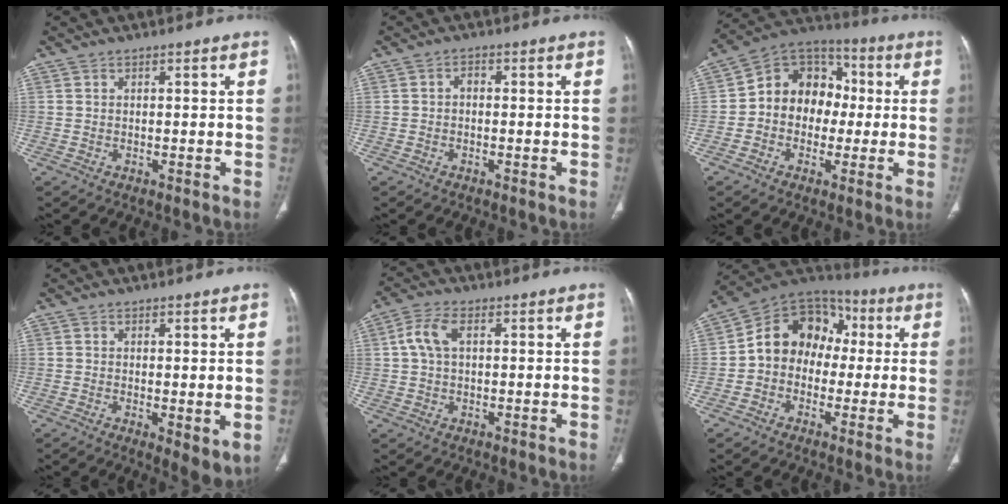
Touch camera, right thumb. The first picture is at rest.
{"total": 1.3, "force": [-0.3, 0.8, 0.9], "torque": [-0.012, 0.006, -0.010]}
{"total": 13.5, "force": [-0.1, 11.1, 7.7], "torque": [-0.073, 0.039, -0.019]}
{"total": 4.9, "force": [-0.6, 1.6, 4.6], "torque": [-0.071, -0.019, -0.006]}
{"total": 5.3, "force": [1.2, 3.0, 4.2], "torque": [-0.096, 0.014, 0.021]}
{"total": 13.6, "force": [0.1, 11.2, 7.7], "torque": [-0.085, 0.045, -0.015]}